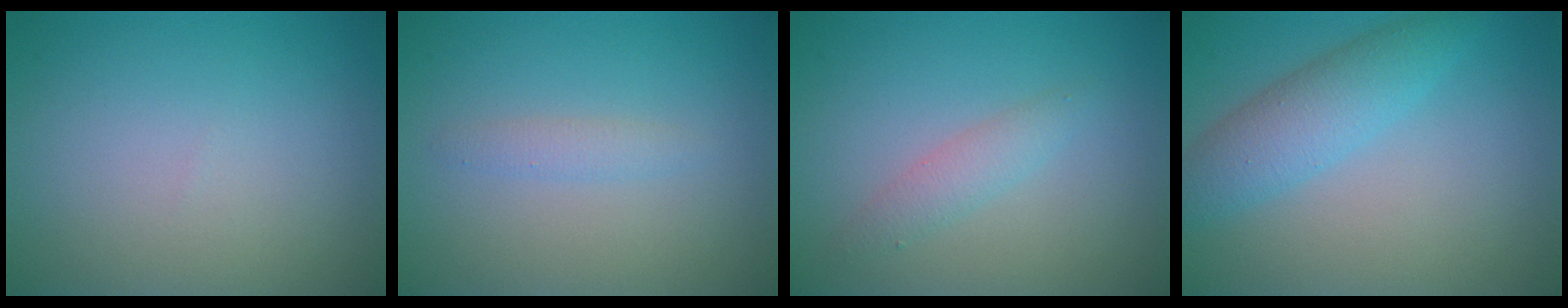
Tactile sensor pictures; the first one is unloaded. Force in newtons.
{"total": 1.2, "press": 1.2, "slide": 0.1}
{"total": 1.7, "press": 1.7, "slide": 0.1}
{"total": 4.0, "press": 4.0, "slide": 0.1}